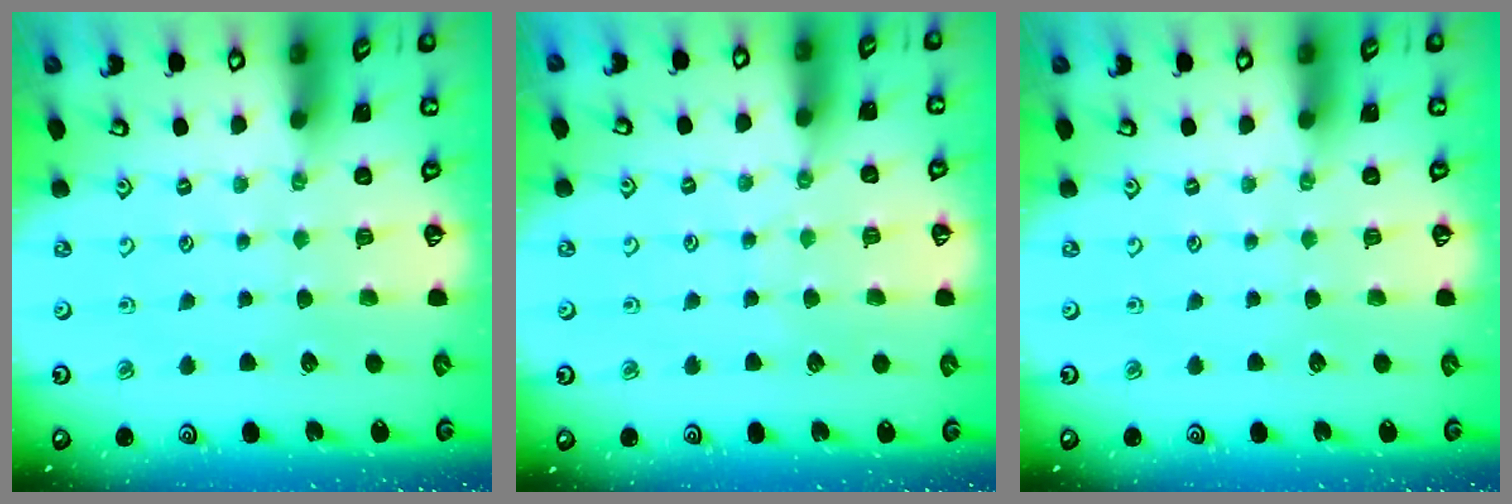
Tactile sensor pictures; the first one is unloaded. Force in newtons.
{"total": 2.8, "press": 2.7, "slide": 0.5}
{"total": 0.0}